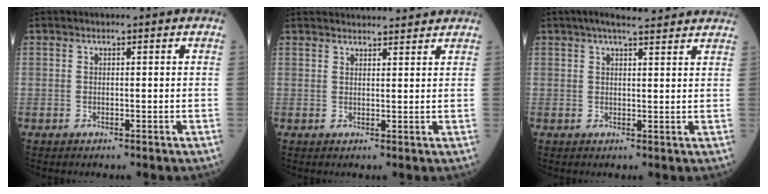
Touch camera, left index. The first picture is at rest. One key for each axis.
{"total": 8.7, "fx": 8.4, "fy": 0.9, "fz": 2.0, "tx": -0.025, "ty": 0.025, "tz": 0.103}
{"total": 8.0, "fx": 6.8, "fy": 0.7, "fz": 4.2, "tx": -0.060, "ty": 0.030, "tz": 0.084}